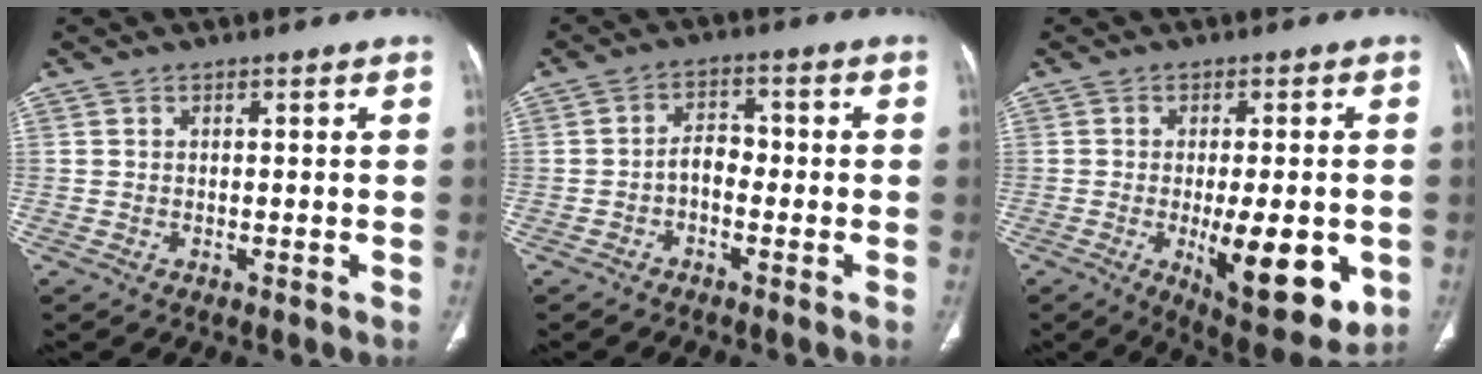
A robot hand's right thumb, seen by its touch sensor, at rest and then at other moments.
{"total": 3.9, "force": [-1.3, 2.6, 2.7], "torque": [-0.031, 0.021, -0.031]}
{"total": 15.4, "force": [-3.6, 5.7, 13.9], "torque": [-0.176, -0.023, -0.038]}